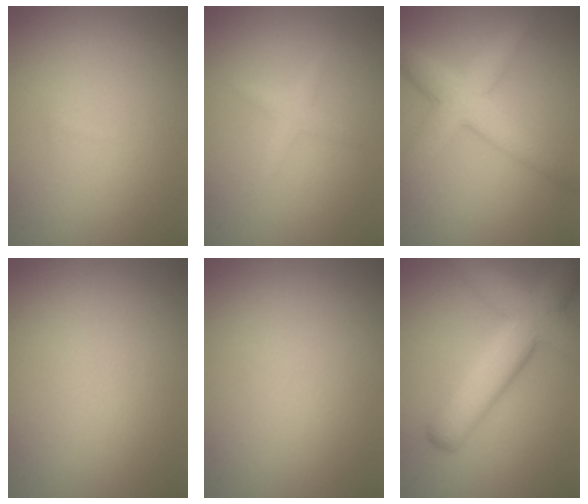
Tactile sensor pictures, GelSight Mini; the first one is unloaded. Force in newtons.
{"total": 1.3, "press": 1.3, "slide": 0.1}
{"total": 6.1, "press": 6.1, "slide": 0.1}
{"total": 0.0}
{"total": 0.0}
{"total": 7.9, "press": 7.9, "slide": 0.5}